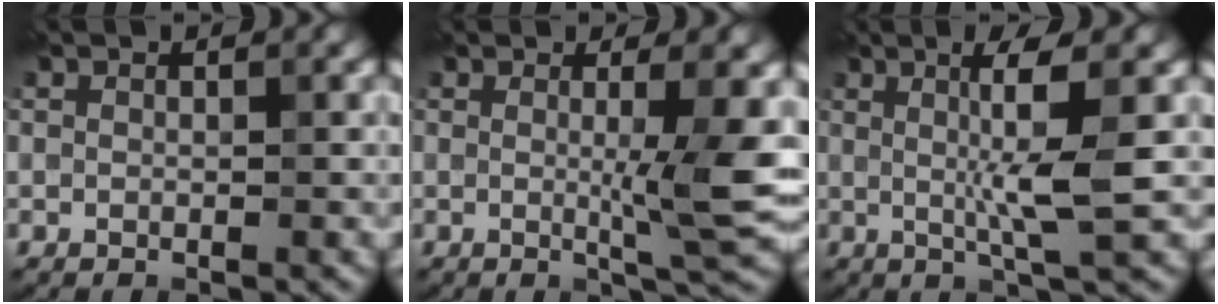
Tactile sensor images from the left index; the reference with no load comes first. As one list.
[{"total": 5.5, "force": [0.2, 0.8, 5.4], "torque": [-0.078, -0.009, 0.003]}, {"total": 5.7, "force": [0.8, 0.7, 5.6], "torque": [-0.092, -0.003, 0.013]}]